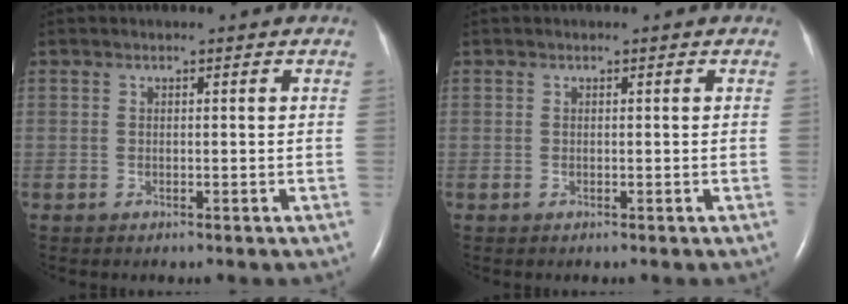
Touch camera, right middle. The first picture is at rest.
{"total": 0.0}